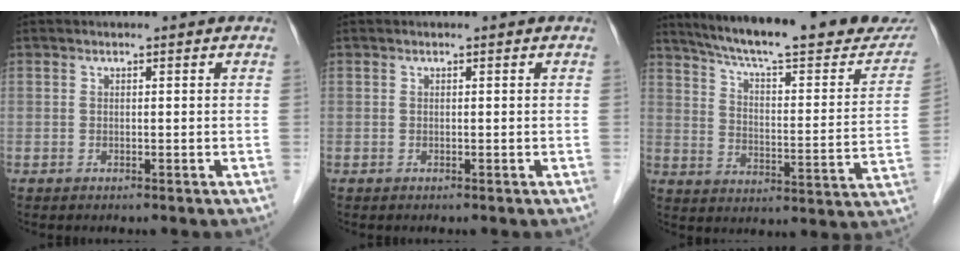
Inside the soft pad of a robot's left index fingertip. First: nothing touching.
{"total": 0.0}
{"total": 26.2, "force": [22.5, 3.7, 12.9], "torque": [-0.195, -0.033, 0.296]}